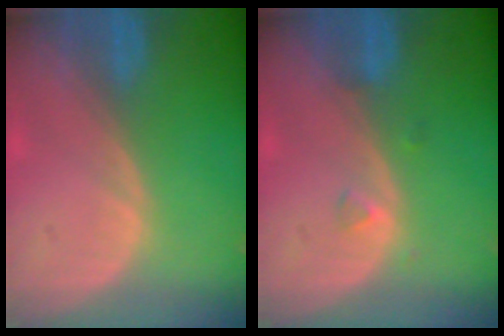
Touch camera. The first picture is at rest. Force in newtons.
{"total": 1.2, "press": 1.2, "slide": 0.1}